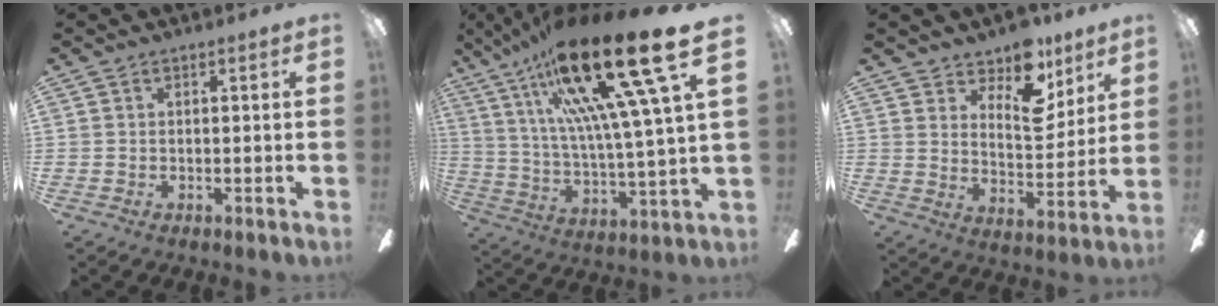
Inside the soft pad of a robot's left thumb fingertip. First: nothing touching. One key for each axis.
{"total": 29.4, "fx": 16.4, "fy": 5.3, "fz": 23.9, "tx": -0.440, "ty": -0.102, "tz": 0.249}
{"total": 12.2, "fx": 8.9, "fy": 6.3, "fz": 5.5, "tx": -0.076, "ty": -0.062, "tz": 0.161}